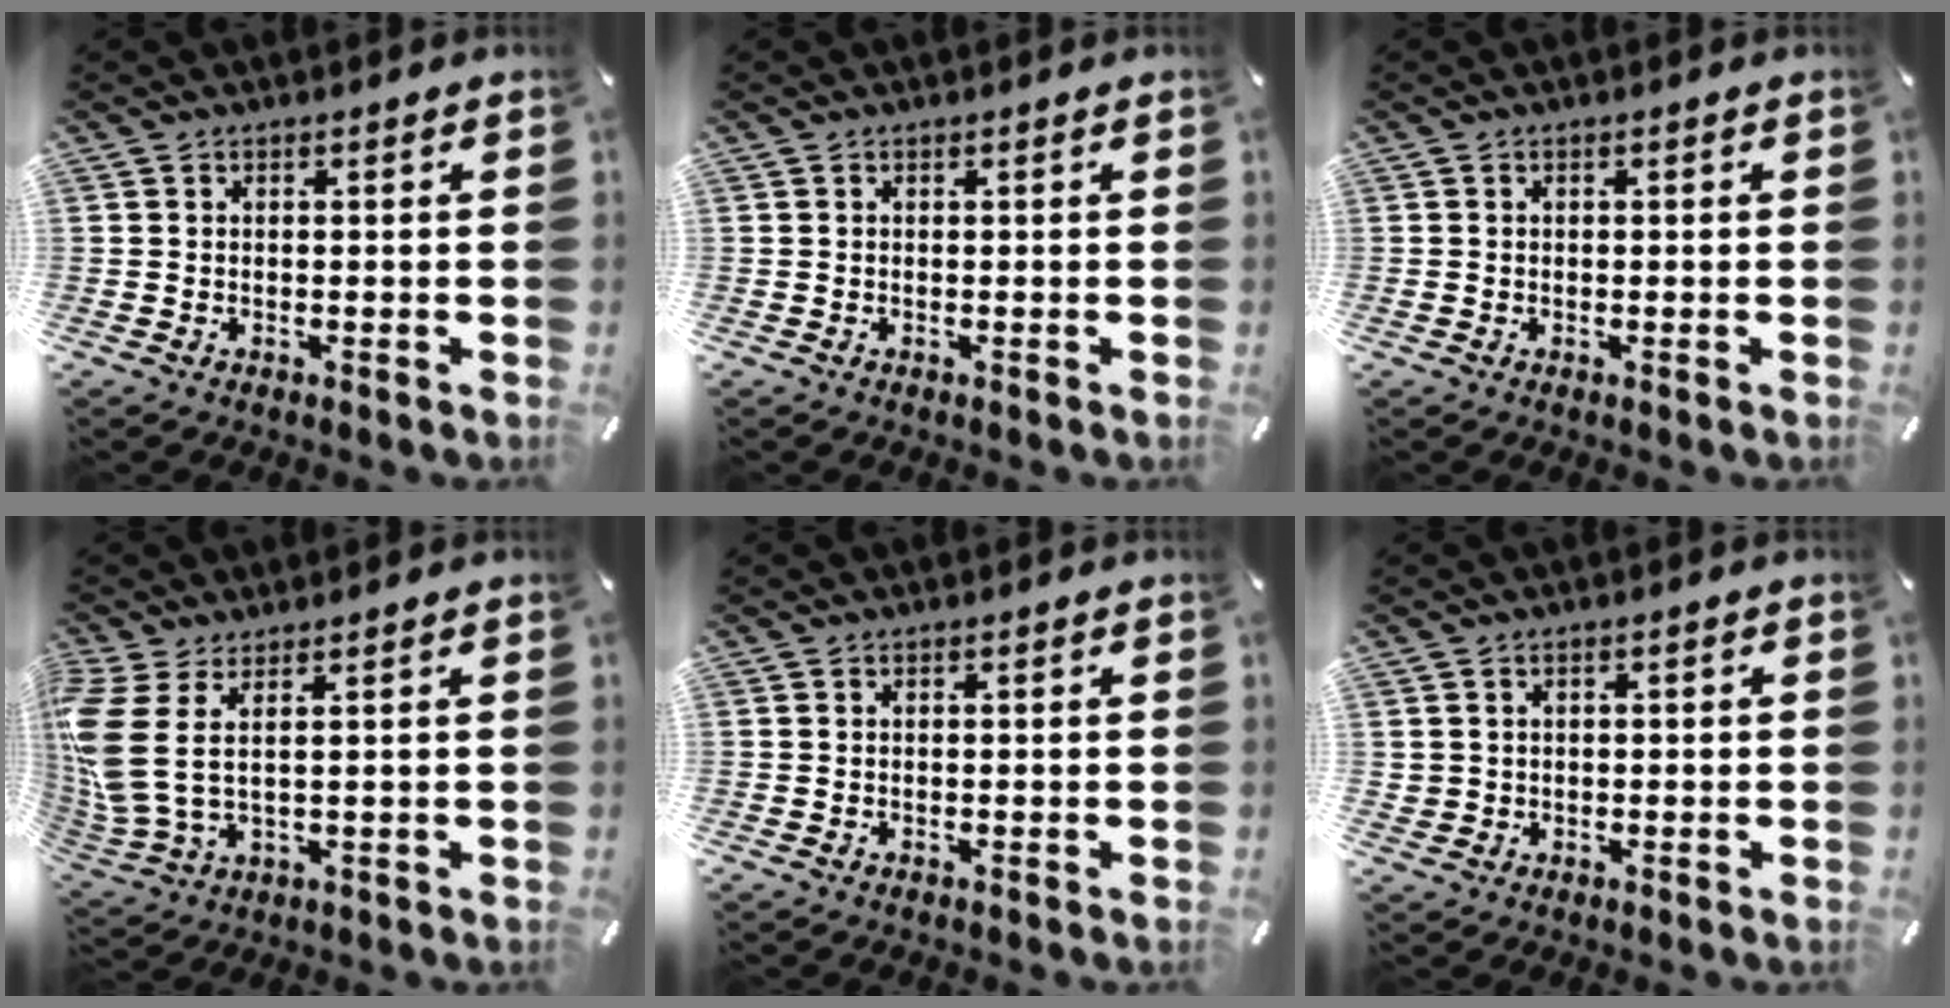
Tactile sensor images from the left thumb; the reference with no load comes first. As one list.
[{"total": 0.0}, {"total": 0.8, "force": [-0.1, 0.4, 0.6], "torque": [-0.011, 0.002, -0.003]}, {"total": 8.4, "force": [2.4, 3.1, 7.5], "torque": [-0.177, -0.027, 0.046]}, {"total": 0.0}, {"total": 2.0, "force": [0.1, 2.0, 0.2], "torque": [-0.004, 0.005, 0.000]}]